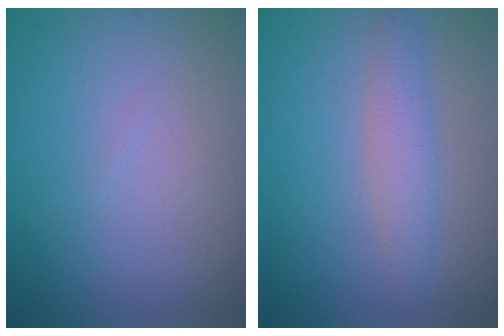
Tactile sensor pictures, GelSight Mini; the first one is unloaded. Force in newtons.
{"total": 2.5, "press": 2.5, "slide": 0.0}